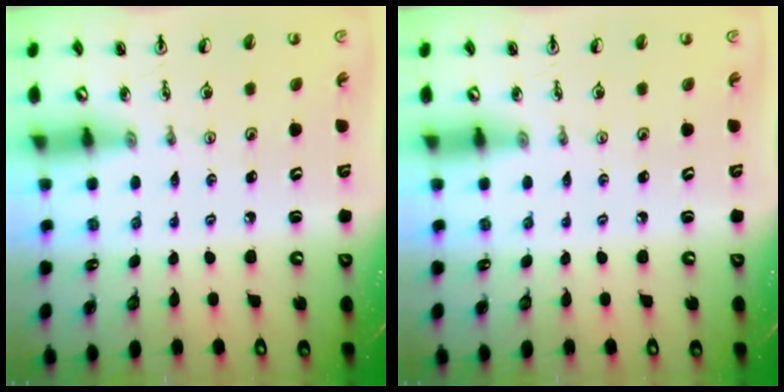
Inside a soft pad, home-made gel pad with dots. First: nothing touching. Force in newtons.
{"total": 0.0}